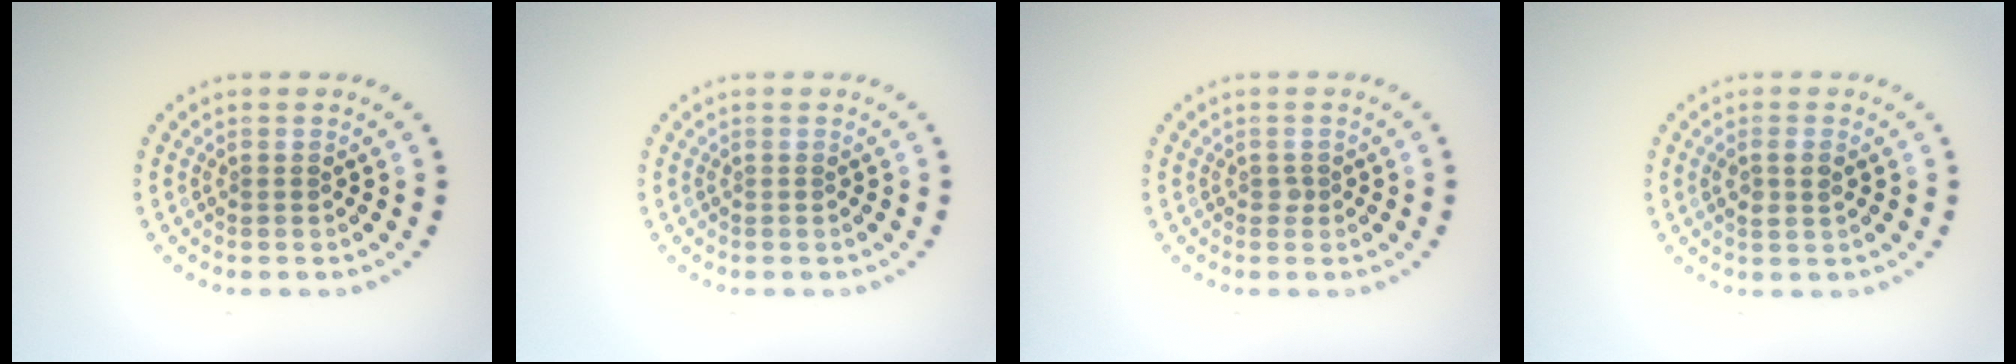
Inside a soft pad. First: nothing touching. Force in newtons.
{"total": 0.0}
{"total": 0.6, "press": 0.5, "slide": 0.4}
{"total": 1.6, "press": 1.6, "slide": 0.4}